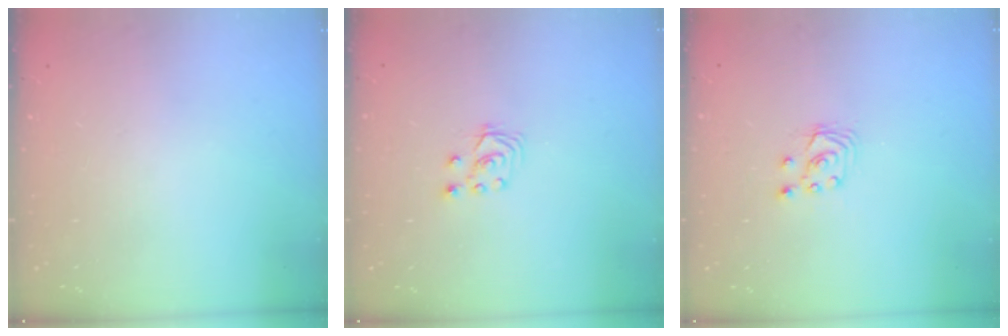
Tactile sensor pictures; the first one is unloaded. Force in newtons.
{"total": 2.8, "press": 2.7, "slide": 0.7}
{"total": 3.9, "press": 3.9, "slide": 0.4}